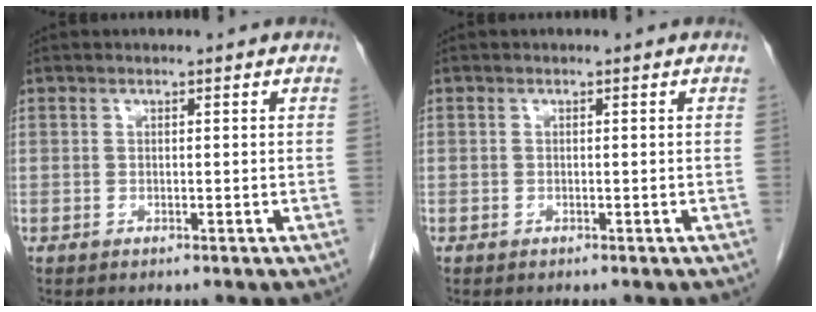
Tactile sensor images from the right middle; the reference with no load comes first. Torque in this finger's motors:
{"motor_torque": [1.07, -1.07, 0.02, -0.13]}